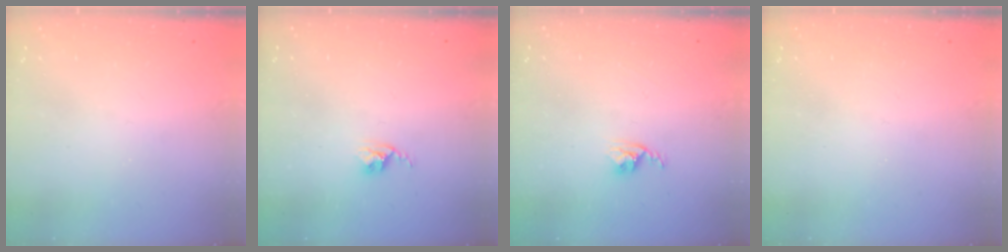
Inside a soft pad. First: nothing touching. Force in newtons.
{"total": 2.6, "press": 2.6, "slide": 0.4}
{"total": 2.9, "press": 2.9, "slide": 0.4}
{"total": 0.0}